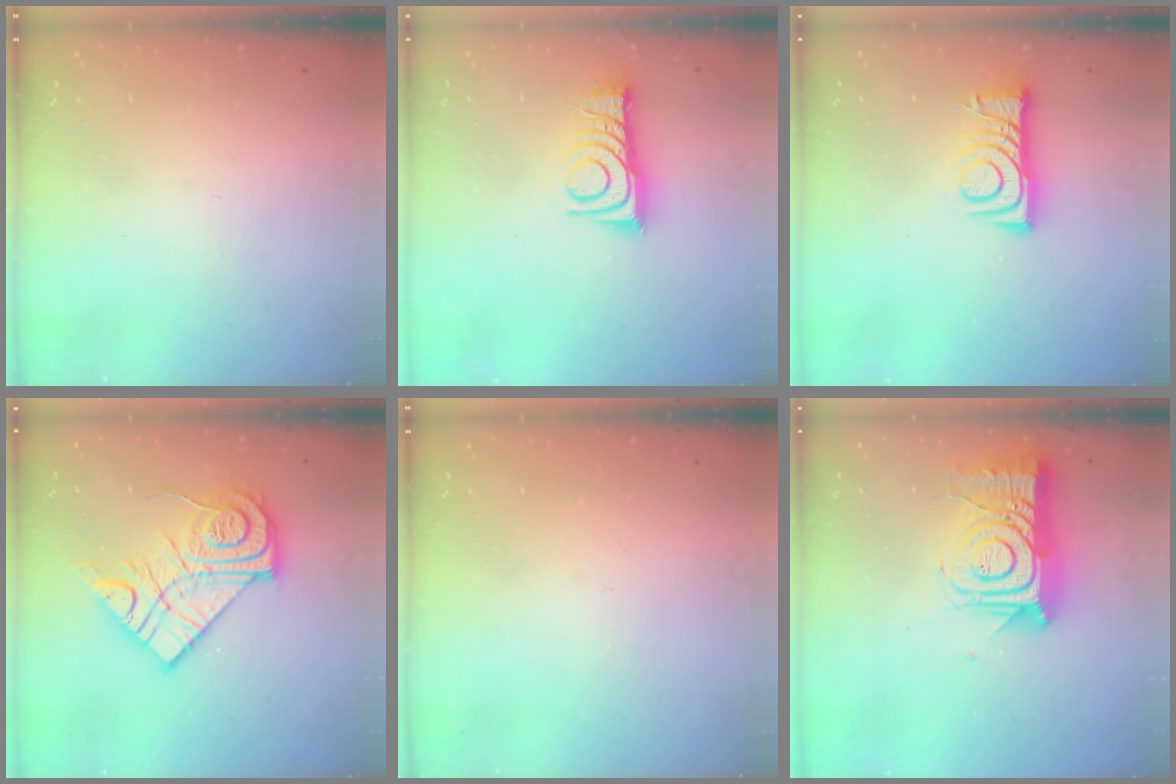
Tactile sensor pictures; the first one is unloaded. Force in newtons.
{"total": 10.6, "press": 10.6, "slide": 0.4}
{"total": 7.6, "press": 7.6, "slide": 0.7}
{"total": 18.2, "press": 18.1, "slide": 1.2}
{"total": 0.0}
{"total": 16.7, "press": 16.6, "slide": 1.4}